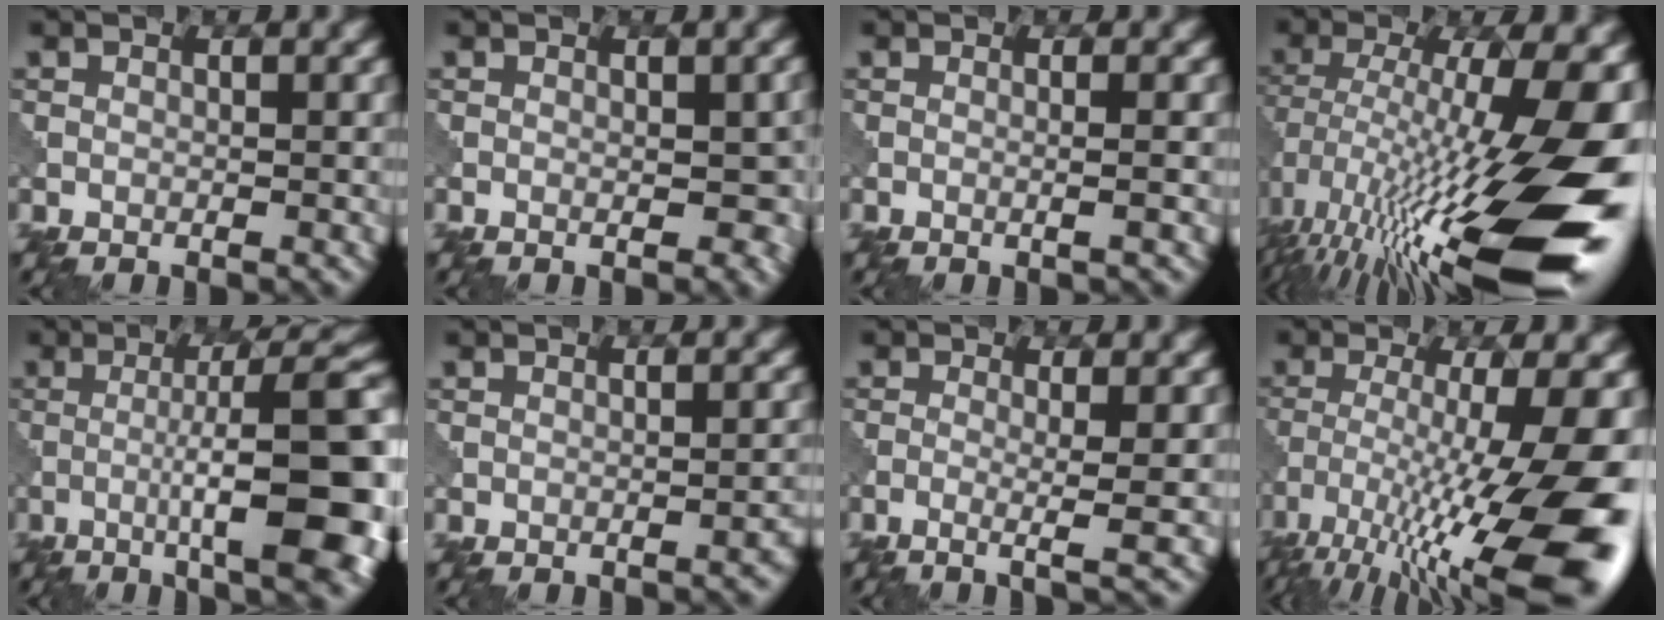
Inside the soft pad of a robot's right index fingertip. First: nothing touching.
{"total": 2.6, "force": [-0.4, 1.3, 2.2], "torque": [-0.020, -0.002, -0.003]}
{"total": 1.8, "force": [0.1, 0.8, 1.6], "torque": [-0.010, 0.000, -0.013]}
{"total": 18.6, "force": [-4.8, 5.6, 17.1], "torque": [-0.286, -0.002, -0.076]}
{"total": 14.5, "force": [-2.7, 3.3, 13.8], "torque": [-0.170, 0.020, -0.034]}
{"total": 1.3, "force": [-0.6, 0.4, 1.0], "torque": [-0.008, 0.004, -0.011]}
{"total": 3.7, "force": [-0.4, 0.9, 3.5], "torque": [-0.049, -0.002, -0.014]}
{"total": 16.2, "force": [-7.4, 4.1, 13.8], "torque": [-0.219, -0.011, -0.111]}